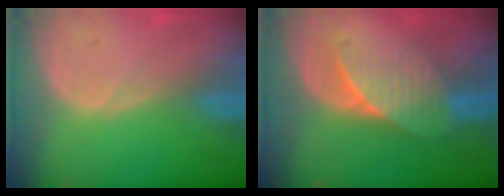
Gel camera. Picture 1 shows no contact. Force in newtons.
{"total": 7.4, "press": 6.7, "slide": 3.2}